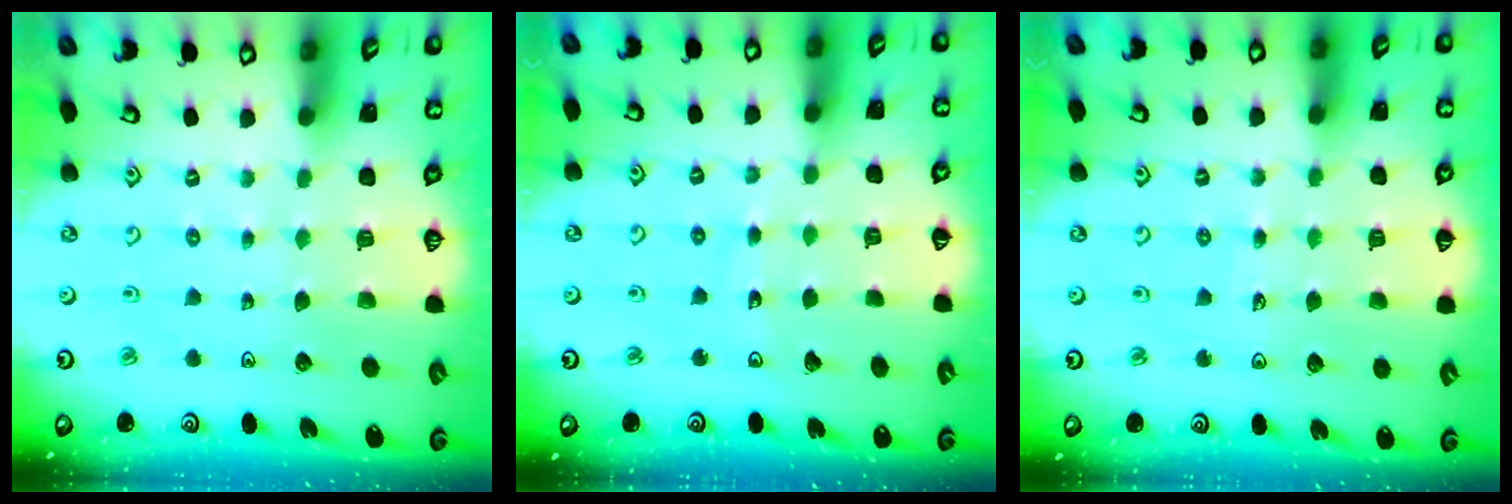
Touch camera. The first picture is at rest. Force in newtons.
{"total": 6.8, "press": 6.7, "slide": 0.9}
{"total": 3.6, "press": 3.1, "slide": 1.7}